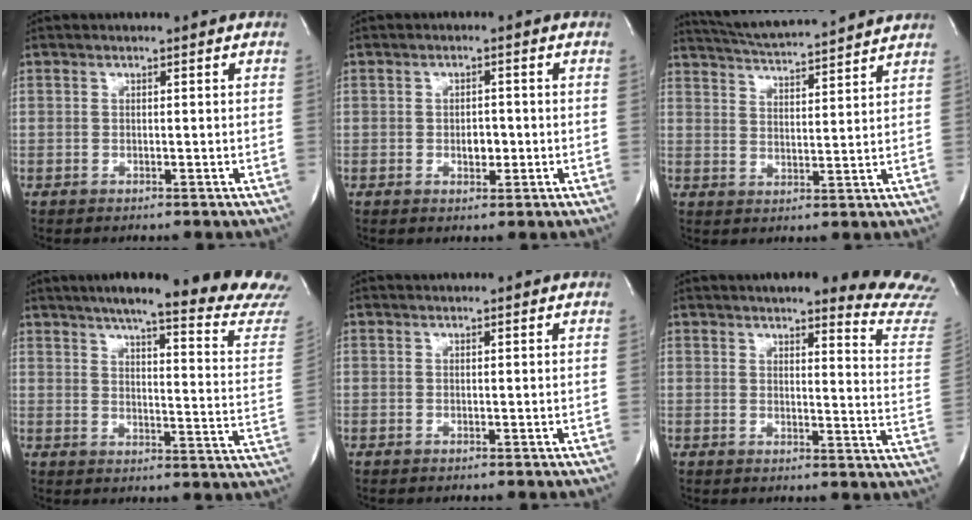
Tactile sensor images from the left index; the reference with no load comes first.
{"total": 2.4, "force": [-0.6, 1.4, 1.8], "torque": [-0.027, 0.003, -0.005]}
{"total": 14.1, "force": [13.1, 0.1, 5.1], "torque": [-0.098, 0.016, 0.194]}
{"total": 26.1, "force": [22.7, 0.8, 12.9], "torque": [-0.176, -0.086, 0.269]}
{"total": 0.6, "force": [0.5, 0.0, 0.1], "torque": [-0.009, 0.009, 0.011]}
{"total": 17.1, "force": [16.1, 0.5, 5.8], "torque": [-0.058, -0.098, 0.162]}